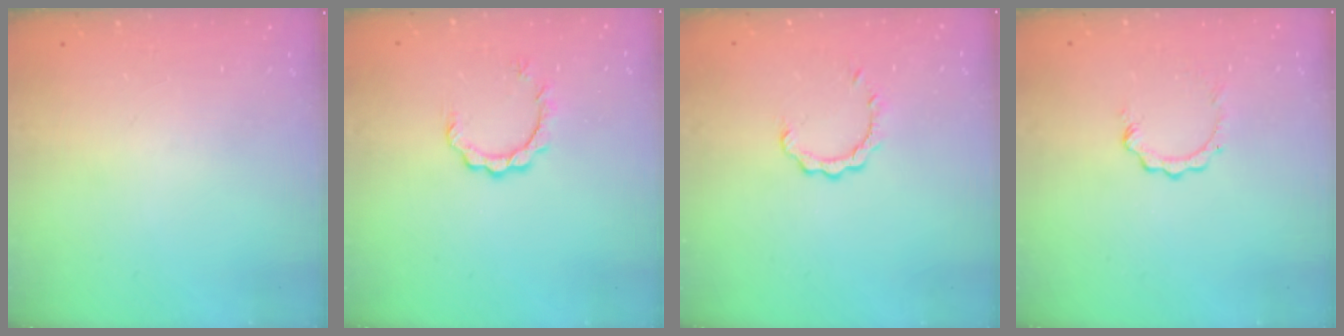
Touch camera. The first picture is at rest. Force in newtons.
{"total": 4.0, "press": 3.9, "slide": 0.3}
{"total": 2.7, "press": 2.6, "slide": 0.2}
{"total": 2.8, "press": 2.8, "slide": 0.4}